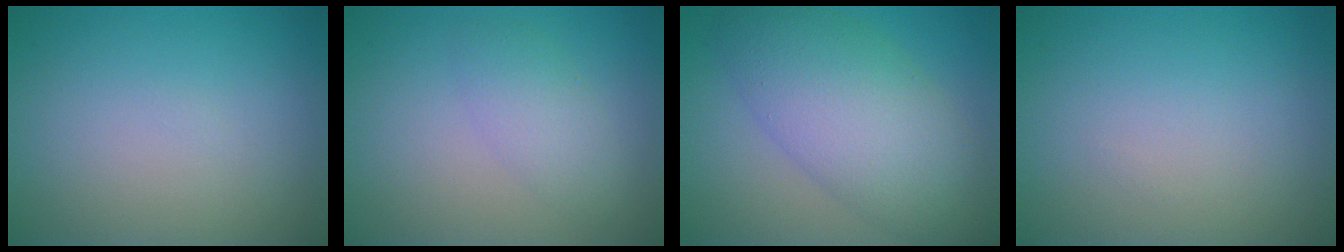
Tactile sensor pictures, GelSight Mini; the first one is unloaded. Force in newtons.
{"total": 2.5, "press": 2.5, "slide": 0.1}
{"total": 8.5, "press": 8.5, "slide": 0.2}
{"total": 0.0}